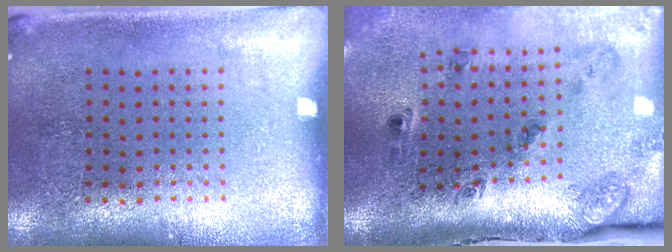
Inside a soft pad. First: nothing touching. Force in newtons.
{"total": 2.8, "press": 1.7, "slide": 2.2}